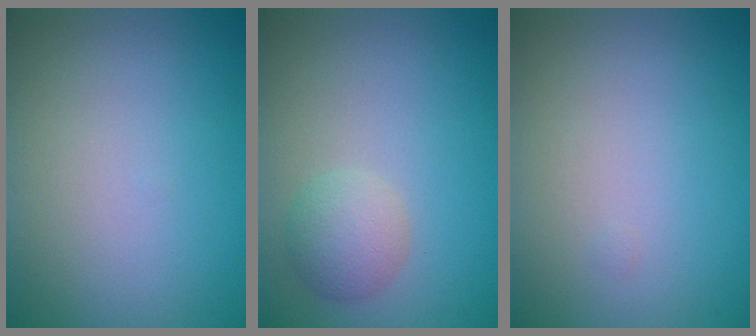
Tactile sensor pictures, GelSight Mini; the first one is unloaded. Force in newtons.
{"total": 1.9, "press": 1.9, "slide": 0.1}
{"total": 0.0}